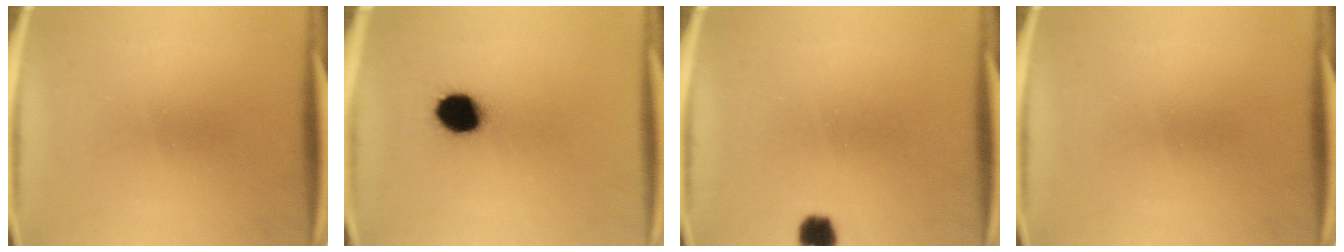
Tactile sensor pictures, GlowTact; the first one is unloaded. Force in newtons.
{"total": 9.3}
{"total": 3.5}
{"total": 0.0}